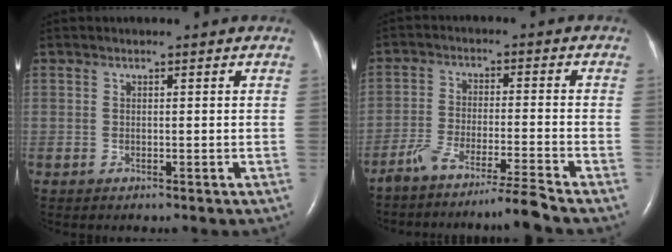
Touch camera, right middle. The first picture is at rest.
{"total": 7.2, "force": [-6.3, -2.2, 2.7], "torque": [-0.048, -0.011, -0.112]}